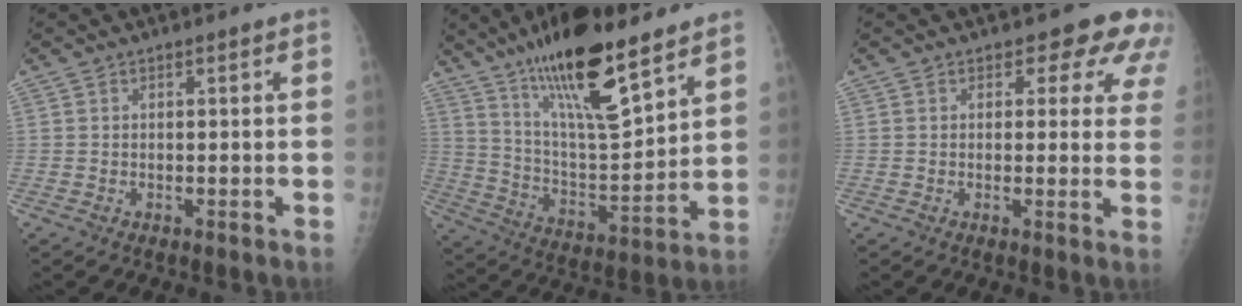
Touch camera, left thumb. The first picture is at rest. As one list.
[{"total": 20.3, "force": [13.7, 5.0, 14.1], "torque": [-0.226, -0.068, 0.247]}, {"total": 8.0, "force": [5.3, 4.6, 4.0], "torque": [0.002, -0.019, 0.040]}]